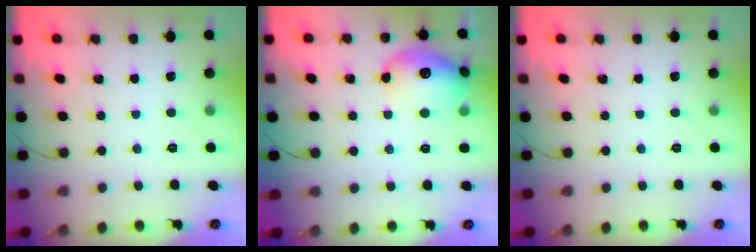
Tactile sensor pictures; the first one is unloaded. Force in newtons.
{"total": 14.5, "press": 14.4, "slide": 1.5}
{"total": 0.0}